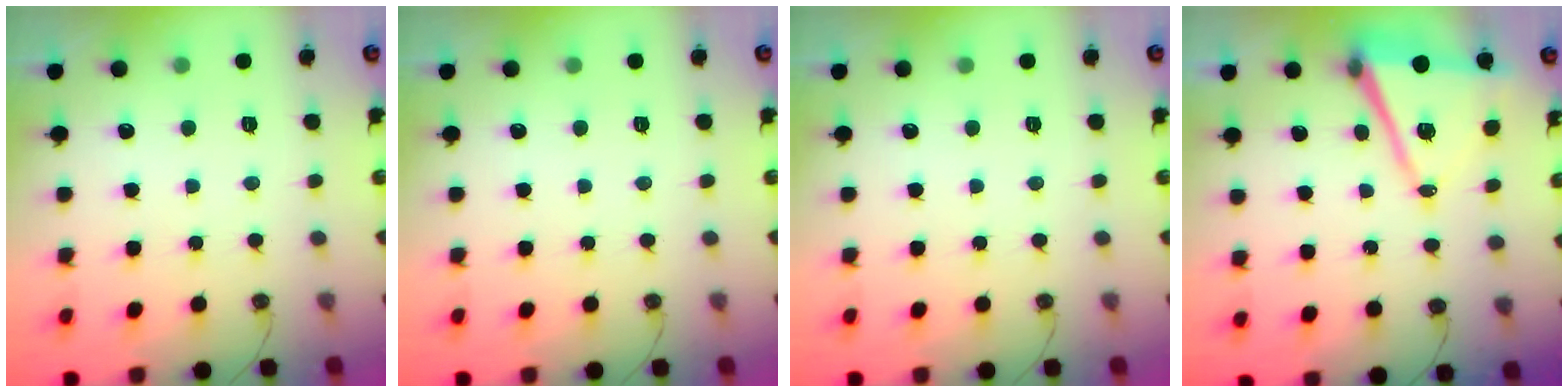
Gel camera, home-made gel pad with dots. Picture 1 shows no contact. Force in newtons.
{"total": 0.0}
{"total": 0.0}
{"total": 10.6, "press": 9.8, "slide": 3.9}